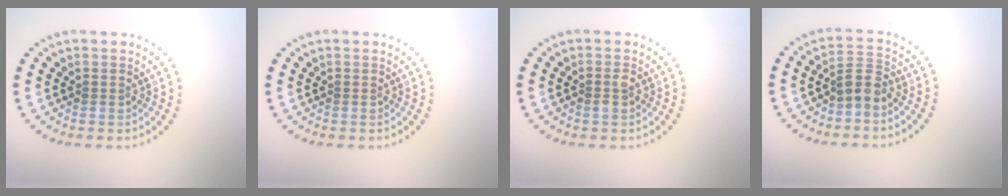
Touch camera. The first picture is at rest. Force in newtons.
{"total": 0.0}
{"total": 0.9, "press": 0.9, "slide": 0.3}
{"total": 2.2, "press": 1.8, "slide": 1.3}